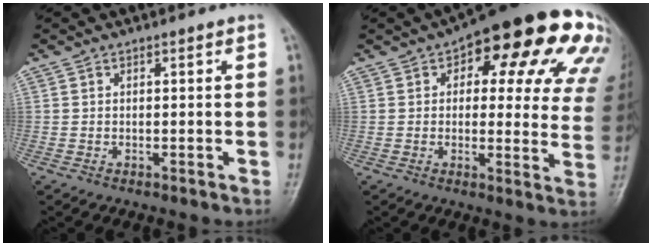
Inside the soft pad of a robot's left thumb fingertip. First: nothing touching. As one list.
[{"total": 24.3, "force": [11.1, 10.4, 19.0], "torque": [-0.199, 0.005, 0.128]}]